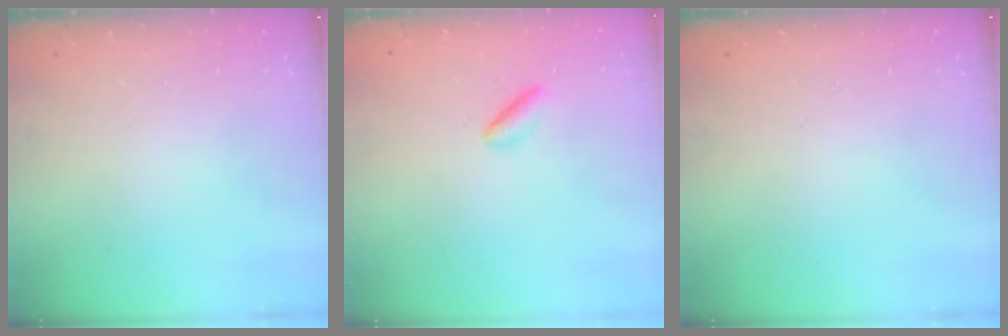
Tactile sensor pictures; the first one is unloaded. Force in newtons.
{"total": 3.6, "press": 3.4, "slide": 1.3}
{"total": 0.0}